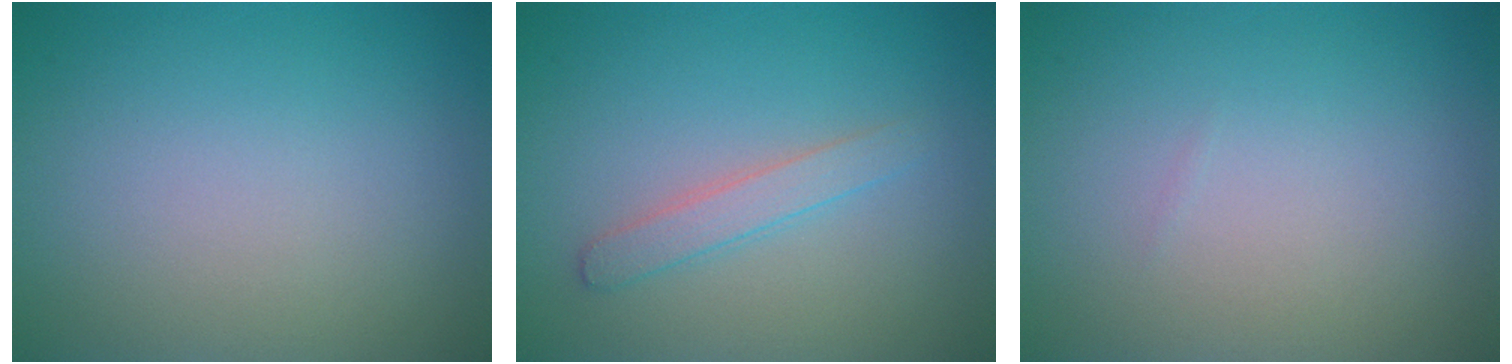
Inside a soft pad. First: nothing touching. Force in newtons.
{"total": 1.7, "press": 1.7, "slide": 0.1}
{"total": 0.0}